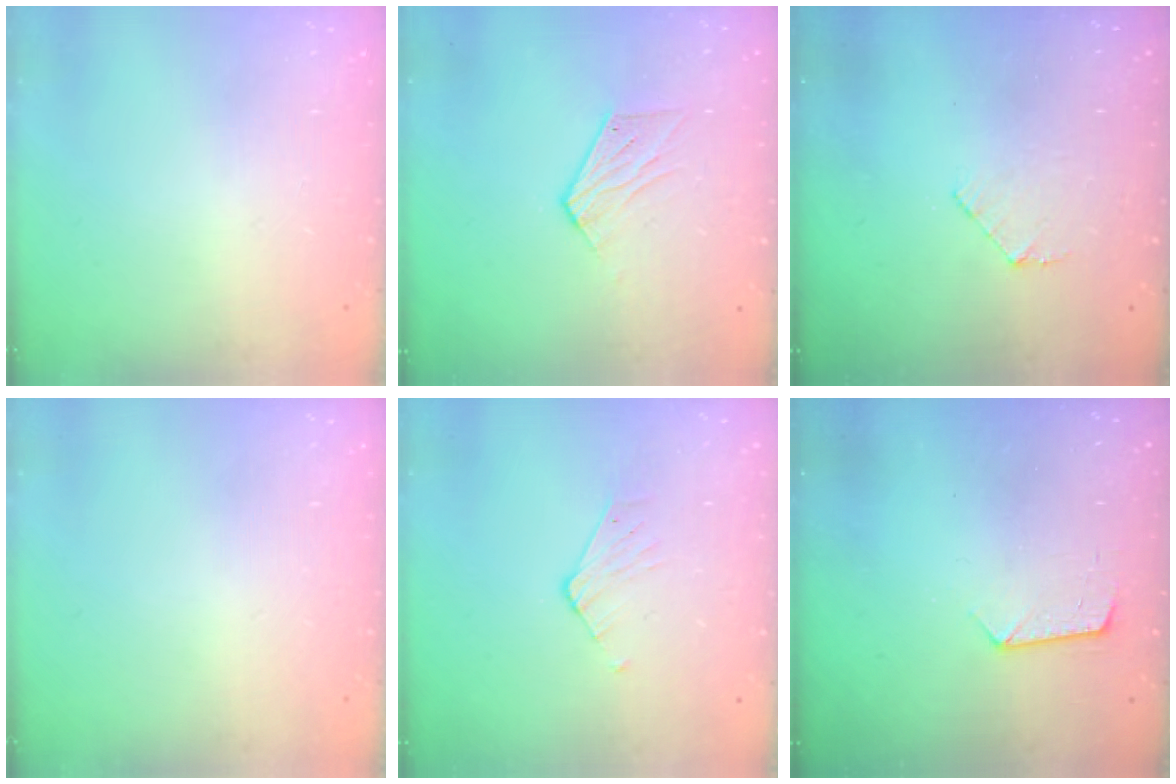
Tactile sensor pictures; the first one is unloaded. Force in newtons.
{"total": 6.6, "press": 6.5, "slide": 0.4}
{"total": 4.9, "press": 4.9, "slide": 0.4}
{"total": 0.0}
{"total": 3.6, "press": 3.6, "slide": 0.3}
{"total": 8.1, "press": 8.0, "slide": 0.7}